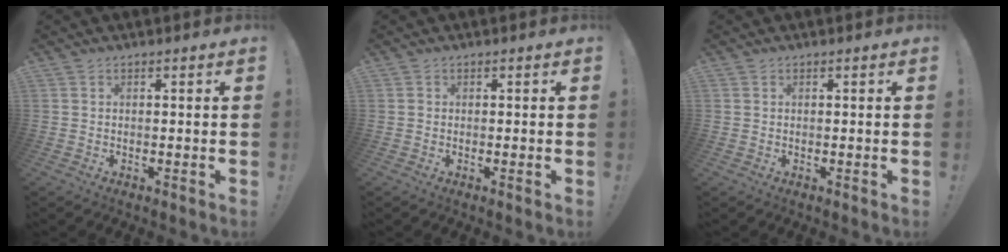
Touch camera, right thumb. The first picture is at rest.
{"total": 0.6, "force": [-0.3, 0.2, 0.4], "torque": [-0.013, 0.003, -0.005]}
{"total": 0.0}